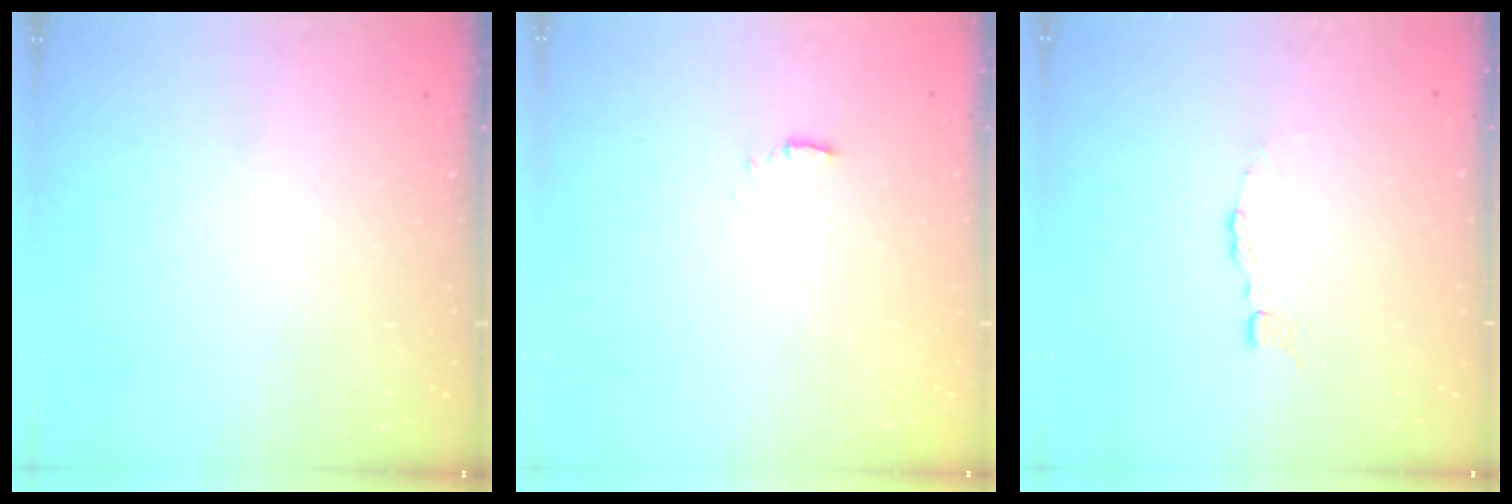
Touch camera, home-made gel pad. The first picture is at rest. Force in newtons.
{"total": 1.3, "press": 1.3, "slide": 0.3}
{"total": 2.9, "press": 2.9, "slide": 0.2}